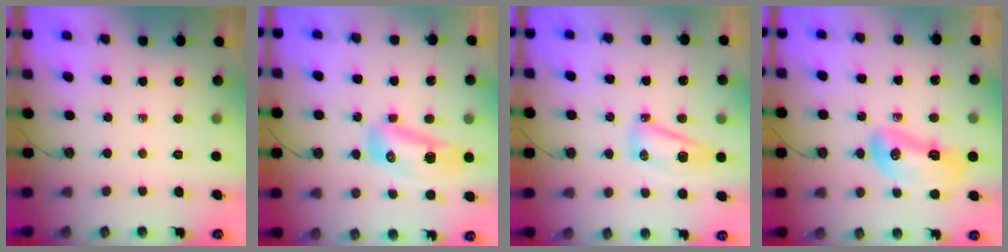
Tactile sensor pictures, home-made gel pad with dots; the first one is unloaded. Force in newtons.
{"total": 10.9, "press": 10.4, "slide": 3.2}
{"total": 8.4, "press": 5.3, "slide": 6.5}
{"total": 11.8, "press": 11.7, "slide": 1.2}